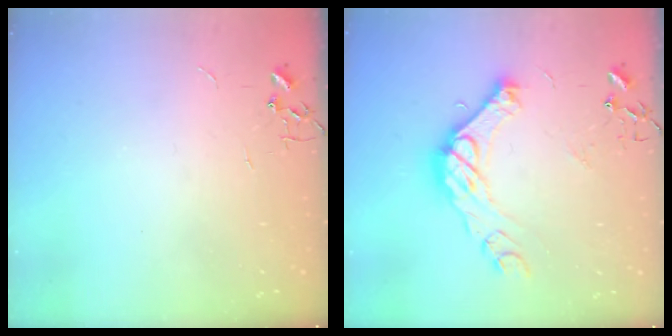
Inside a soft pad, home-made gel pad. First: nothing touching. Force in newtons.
{"total": 15.5, "press": 15.5, "slide": 1.5}